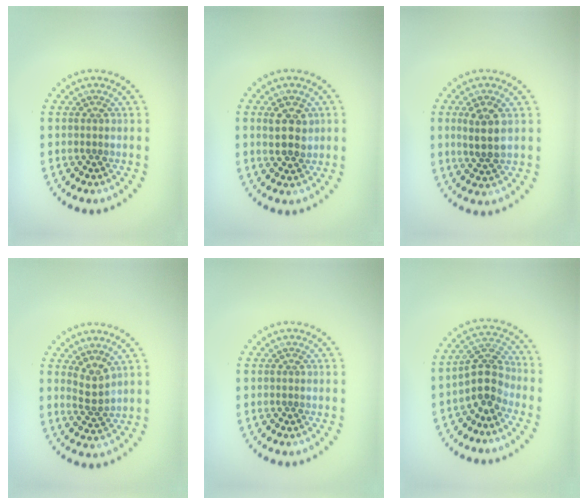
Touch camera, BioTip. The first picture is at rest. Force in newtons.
{"total": 2.8, "press": 2.7, "slide": 0.8}
{"total": 2.8, "press": 2.7, "slide": 0.7}
{"total": 1.7, "press": 1.4, "slide": 1.1}
{"total": 0.0}
{"total": 3.5, "press": 3.0, "slide": 1.7}